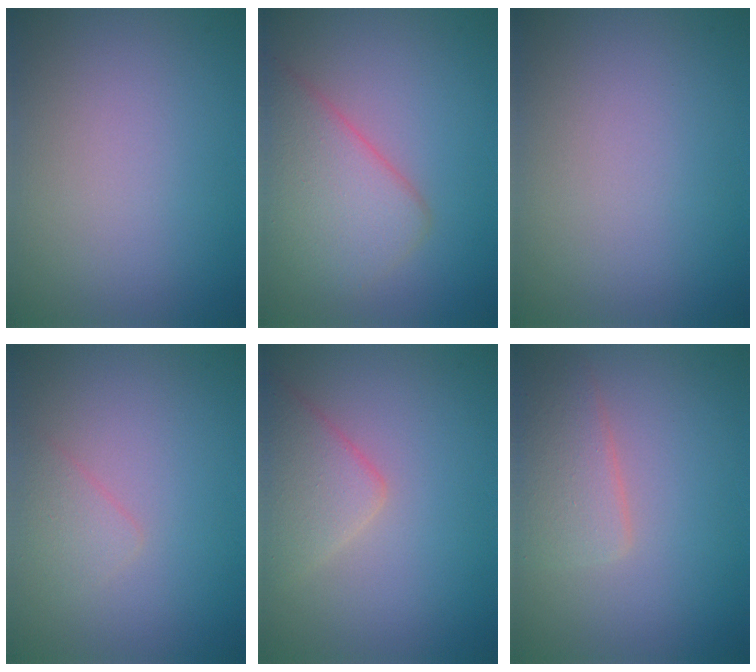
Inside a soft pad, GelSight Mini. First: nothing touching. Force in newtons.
{"total": 5.0, "press": 5.0, "slide": 0.4}
{"total": 0.0}
{"total": 1.3, "press": 1.3, "slide": 0.1}
{"total": 3.2, "press": 3.2, "slide": 0.1}
{"total": 2.8, "press": 2.8, "slide": 0.1}